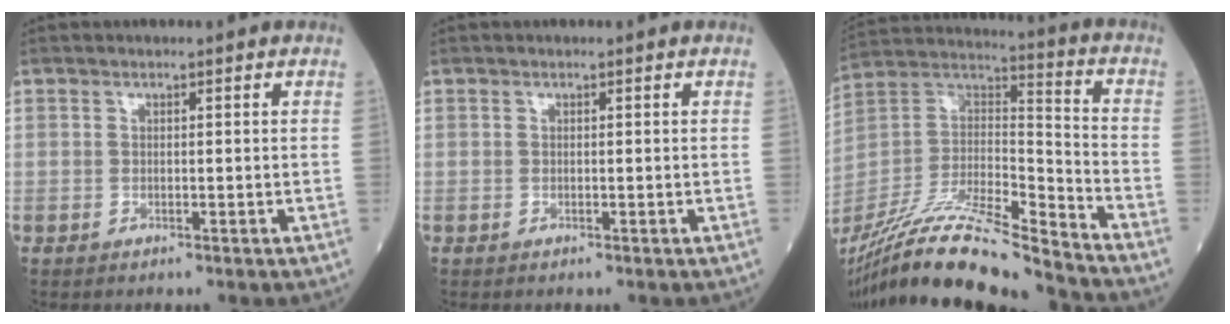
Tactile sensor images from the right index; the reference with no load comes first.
{"total": 0.0}
{"total": 22.9, "force": [-20.3, 0.5, 10.6], "torque": [-0.244, -0.009, -0.366]}